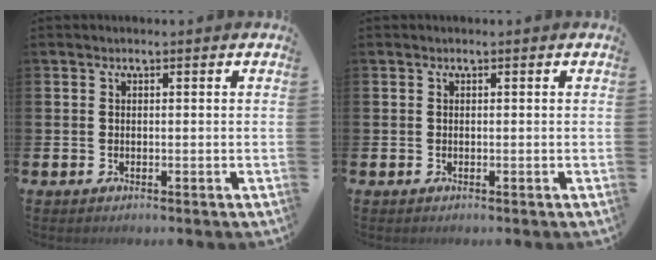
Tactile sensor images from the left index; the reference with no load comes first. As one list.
[{"total": 0.0}]